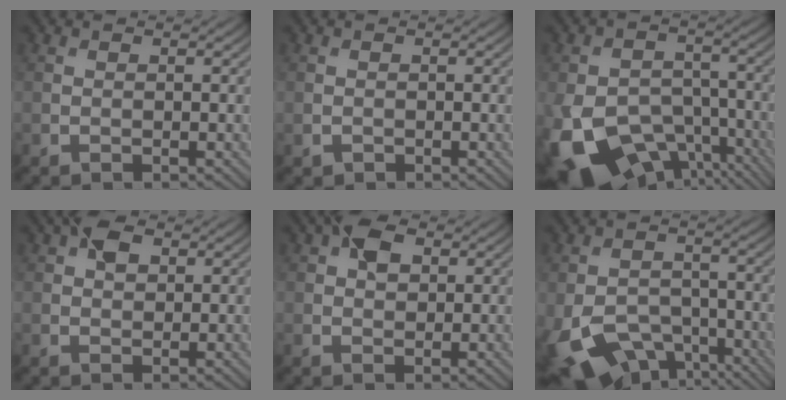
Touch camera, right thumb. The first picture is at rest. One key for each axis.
{"total": 0.6, "fx": -0.4, "fy": 0.4, "fz": 0.1, "tx": -0.003, "ty": -0.004, "tz": -0.006}
{"total": 15.8, "fx": -8.6, "fy": 9.8, "fz": 8.9, "tx": -0.208, "ty": -0.057, "tz": -0.132}
{"total": 3.1, "fx": 1.4, "fy": 1.9, "fz": 2.0, "tx": -0.036, "ty": 0.007, "tz": 0.020}
{"total": 3.7, "fx": 1.5, "fy": 2.3, "fz": 2.5, "tx": -0.046, "ty": 0.009, "tz": 0.020}
{"total": 10.7, "fx": -6.1, "fy": 6.5, "fz": 5.8, "tx": -0.136, "ty": -0.036, "tz": -0.101}